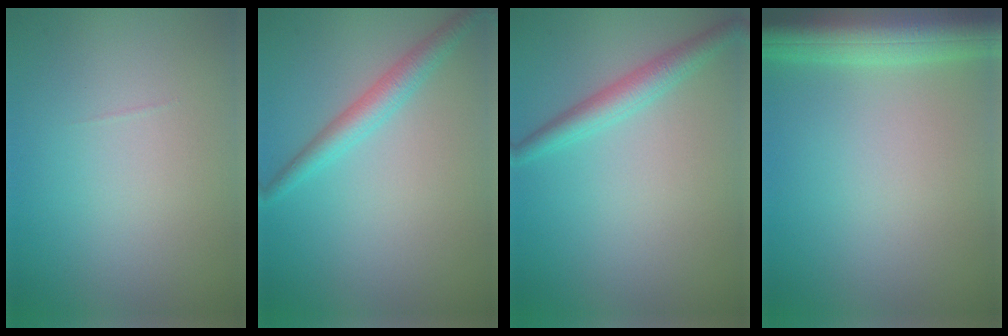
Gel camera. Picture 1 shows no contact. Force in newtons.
{"total": 2.7, "press": 2.7, "slide": 0.0}
{"total": 2.7, "press": 2.7, "slide": 0.1}
{"total": 8.1, "press": 8.1, "slide": 0.4}